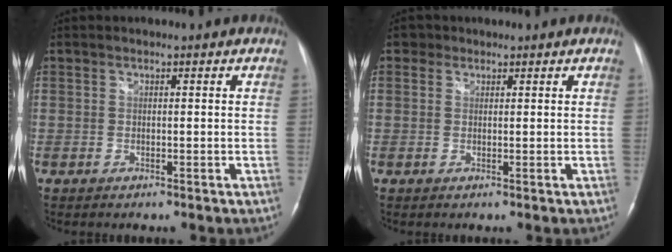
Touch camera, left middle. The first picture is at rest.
{"total": 1.1, "force": [0.9, 0.6, -0.3], "torque": [0.005, 0.009, 0.015]}